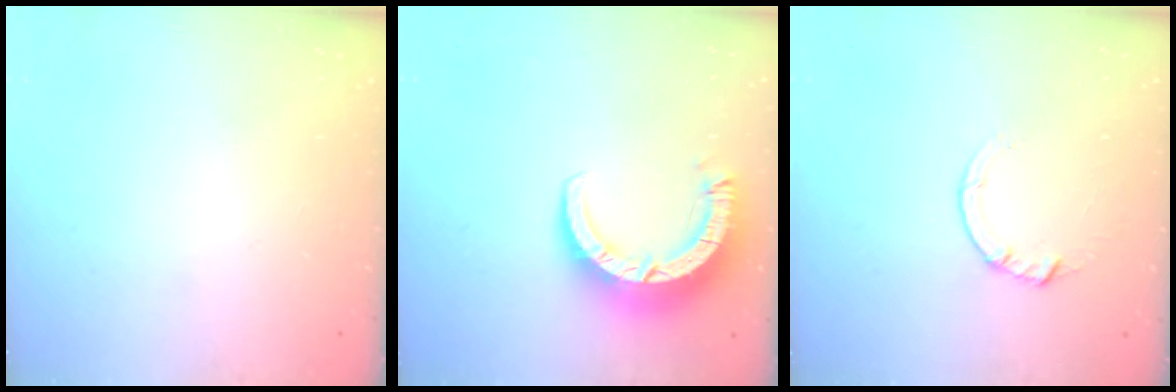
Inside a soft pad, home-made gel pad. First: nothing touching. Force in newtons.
{"total": 9.2, "press": 9.2, "slide": 1.2}
{"total": 3.5, "press": 3.5, "slide": 0.4}